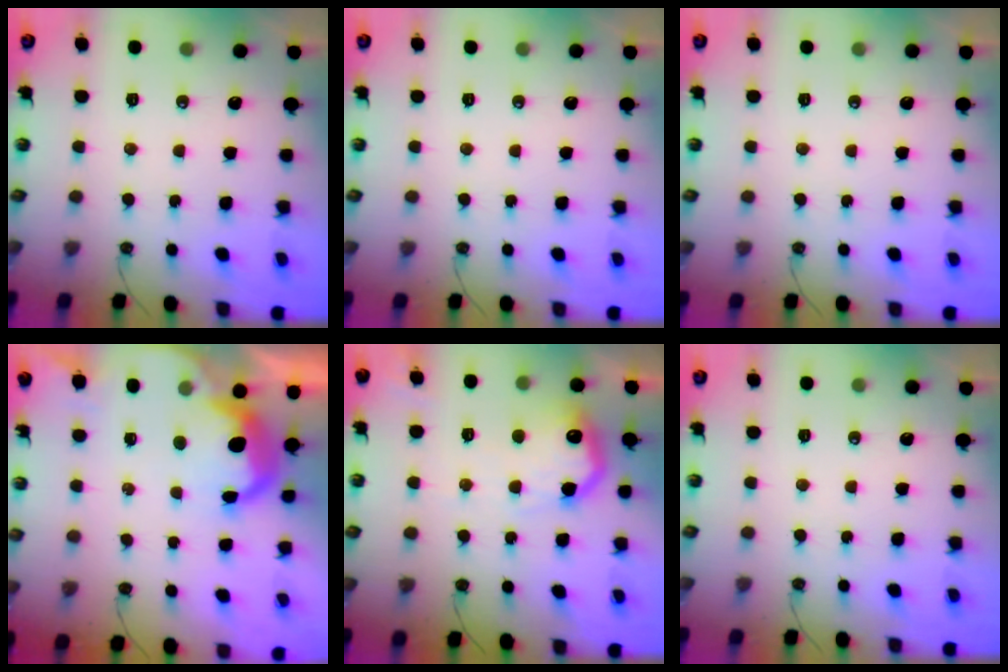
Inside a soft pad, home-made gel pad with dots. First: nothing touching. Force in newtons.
{"total": 0.0}
{"total": 0.0}
{"total": 9.1, "press": 9.1, "slide": 0.8}
{"total": 14.3, "press": 14.2, "slide": 0.8}
{"total": 0.0}